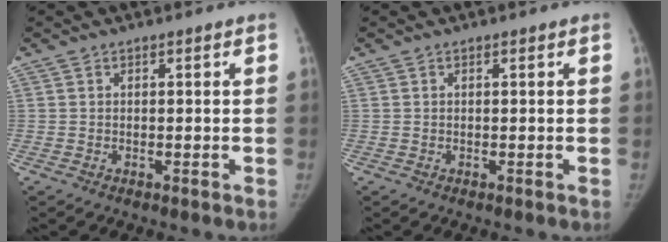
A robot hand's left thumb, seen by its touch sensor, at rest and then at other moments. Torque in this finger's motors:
{"motor_torque": [0.00, 0.00, 0.19, -0.20, 0.00]}